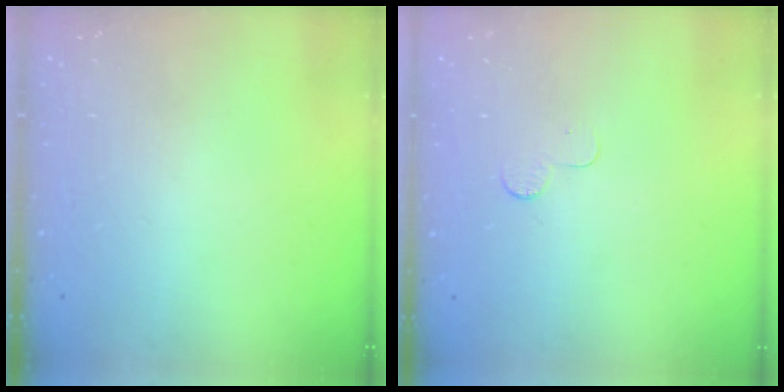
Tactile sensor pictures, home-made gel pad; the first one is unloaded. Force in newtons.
{"total": 2.6, "press": 2.6, "slide": 0.2}